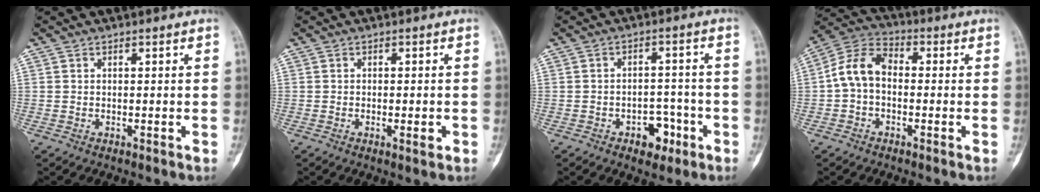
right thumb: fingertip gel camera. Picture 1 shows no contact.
{"total": 2.3, "force": [-0.7, 0.7, 2.0], "torque": [-0.032, -0.003, -0.008]}
{"total": 6.1, "force": [-3.0, 4.0, 3.5], "torque": [-0.023, 0.031, -0.040]}
{"total": 8.8, "force": [-0.6, 6.1, 6.3], "torque": [-0.110, 0.030, -0.027]}